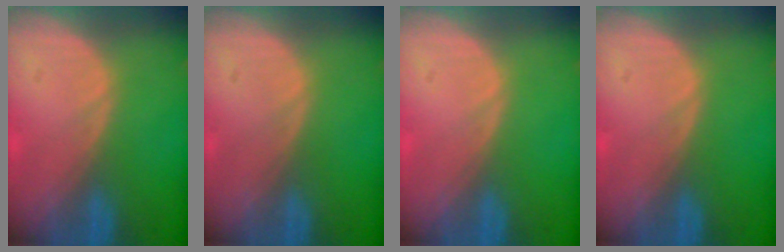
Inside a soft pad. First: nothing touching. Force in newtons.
{"total": 0.0}
{"total": 0.0}
{"total": 0.0}